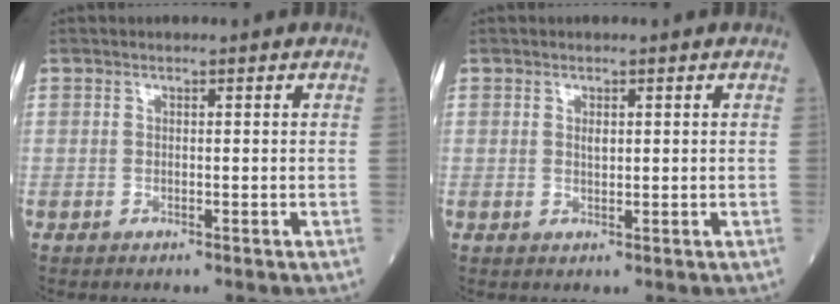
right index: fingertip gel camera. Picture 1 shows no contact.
{"total": 1.0, "force": [0.4, 0.4, 0.8], "torque": [-0.015, -0.003, 0.006]}